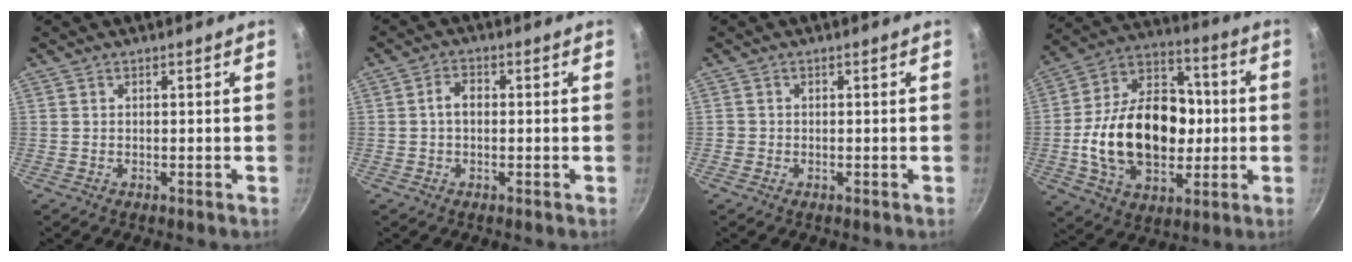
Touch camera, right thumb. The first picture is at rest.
{"total": 3.1, "force": [-0.1, 2.1, 2.3], "torque": [-0.034, 0.012, -0.005]}
{"total": 0.9, "force": [-0.3, 0.8, 0.2], "torque": [-0.002, 0.001, -0.008]}
{"total": 24.4, "force": [-1.8, 16.9, 17.5], "torque": [-0.264, 0.037, -0.032]}